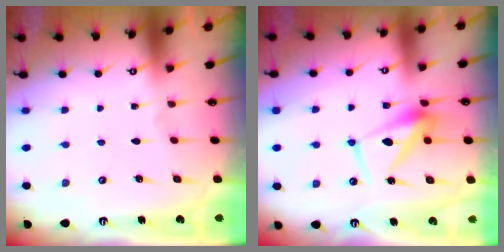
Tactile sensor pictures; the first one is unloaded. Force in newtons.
{"total": 11.0, "press": 11.0, "slide": 0.7}